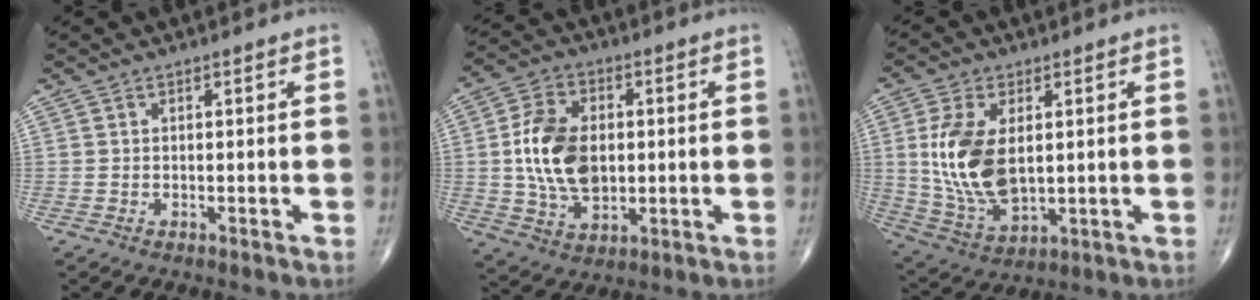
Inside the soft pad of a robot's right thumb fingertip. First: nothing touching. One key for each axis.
{"total": 13.6, "fx": 0.5, "fy": 8.8, "fz": 10.4, "tx": -0.176, "ty": 0.002, "tz": 0.012}
{"total": 14.0, "fx": 1.7, "fy": 7.8, "fz": 11.5, "tx": -0.226, "ty": -0.014, "tz": 0.044}